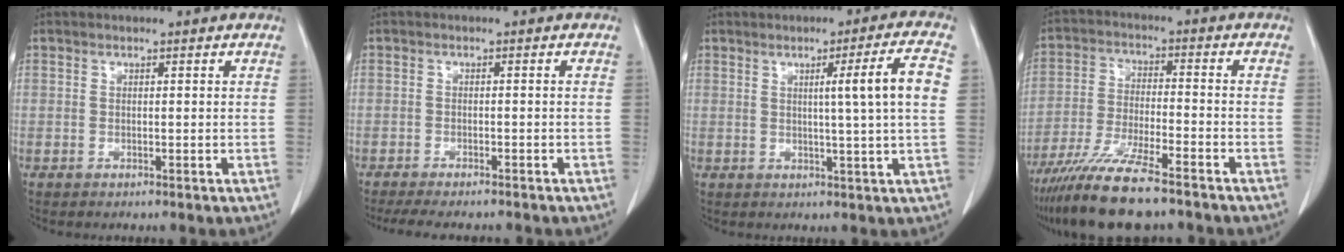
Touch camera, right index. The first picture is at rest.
{"total": 4.6, "force": [-4.2, -0.1, 1.9], "torque": [-0.020, -0.011, -0.069]}
{"total": 8.1, "force": [1.6, -1.5, 7.8], "torque": [-0.114, -0.001, 0.026]}
{"total": 10.4, "force": [-8.1, 0.4, 6.5], "torque": [-0.125, -0.030, -0.152]}